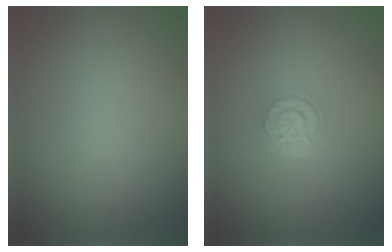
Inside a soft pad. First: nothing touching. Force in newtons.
{"total": 2.6, "press": 2.1, "slide": 1.5}